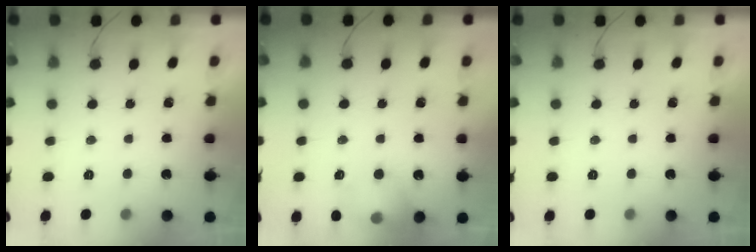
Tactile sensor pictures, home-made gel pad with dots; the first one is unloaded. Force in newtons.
{"total": 10.4, "press": 10.3, "slide": 1.7}
{"total": 0.0}